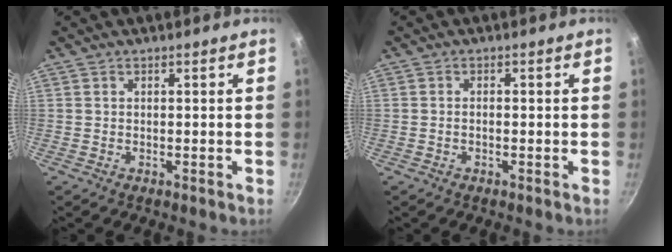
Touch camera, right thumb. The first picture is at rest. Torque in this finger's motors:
{"motor_torque": [-0.12, -0.18, -0.22, 0.24, -0.02]}